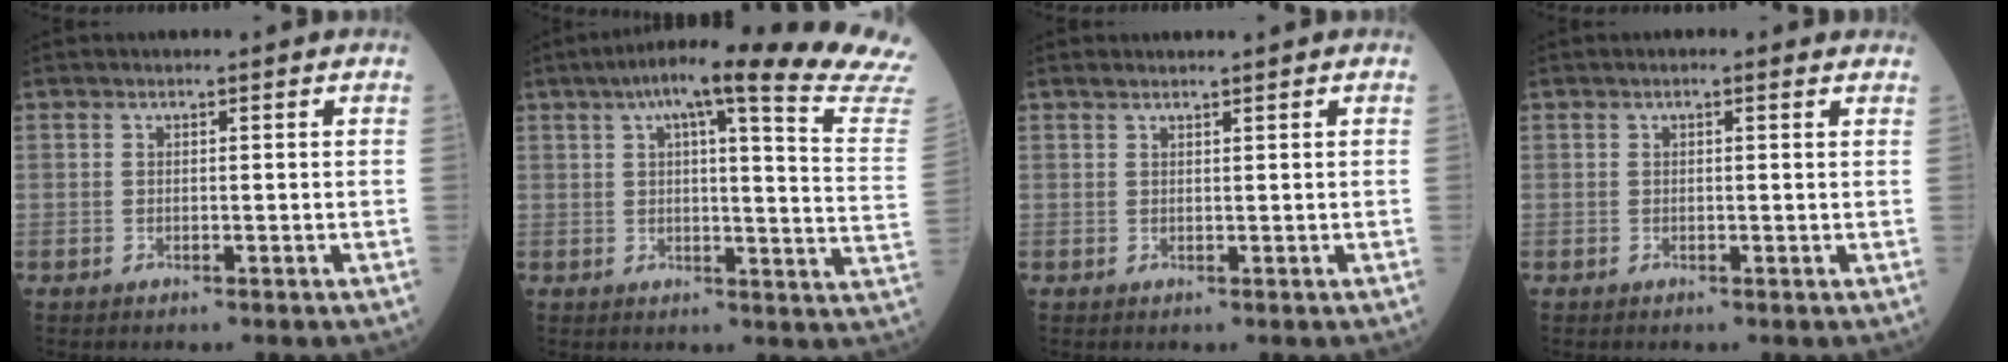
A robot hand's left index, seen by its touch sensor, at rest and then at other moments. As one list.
[{"total": 22.2, "force": [19.2, -0.6, 11.1], "torque": [-0.153, -0.056, 0.217]}, {"total": 1.9, "force": [1.7, 0.1, 0.7], "torque": [-0.011, 0.017, 0.030]}, {"total": 2.0, "force": [1.5, 0.6, 1.3], "torque": [-0.016, 0.015, 0.015]}]